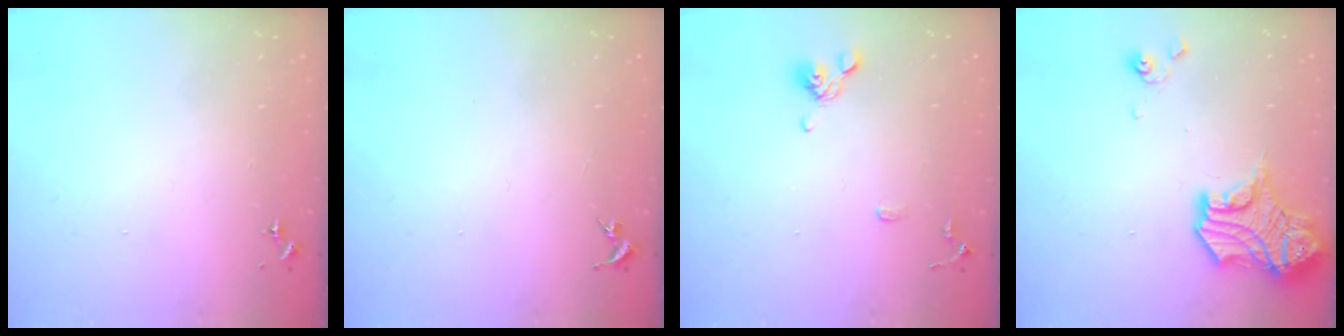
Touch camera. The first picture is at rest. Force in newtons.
{"total": 0.0}
{"total": 8.8, "press": 8.6, "slide": 2.0}
{"total": 17.0, "press": 16.9, "slide": 1.4}